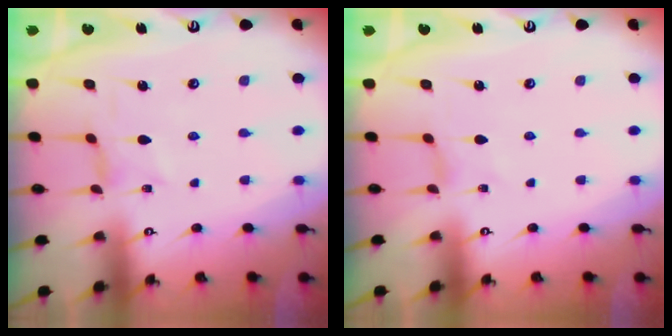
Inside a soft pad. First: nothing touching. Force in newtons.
{"total": 0.0}